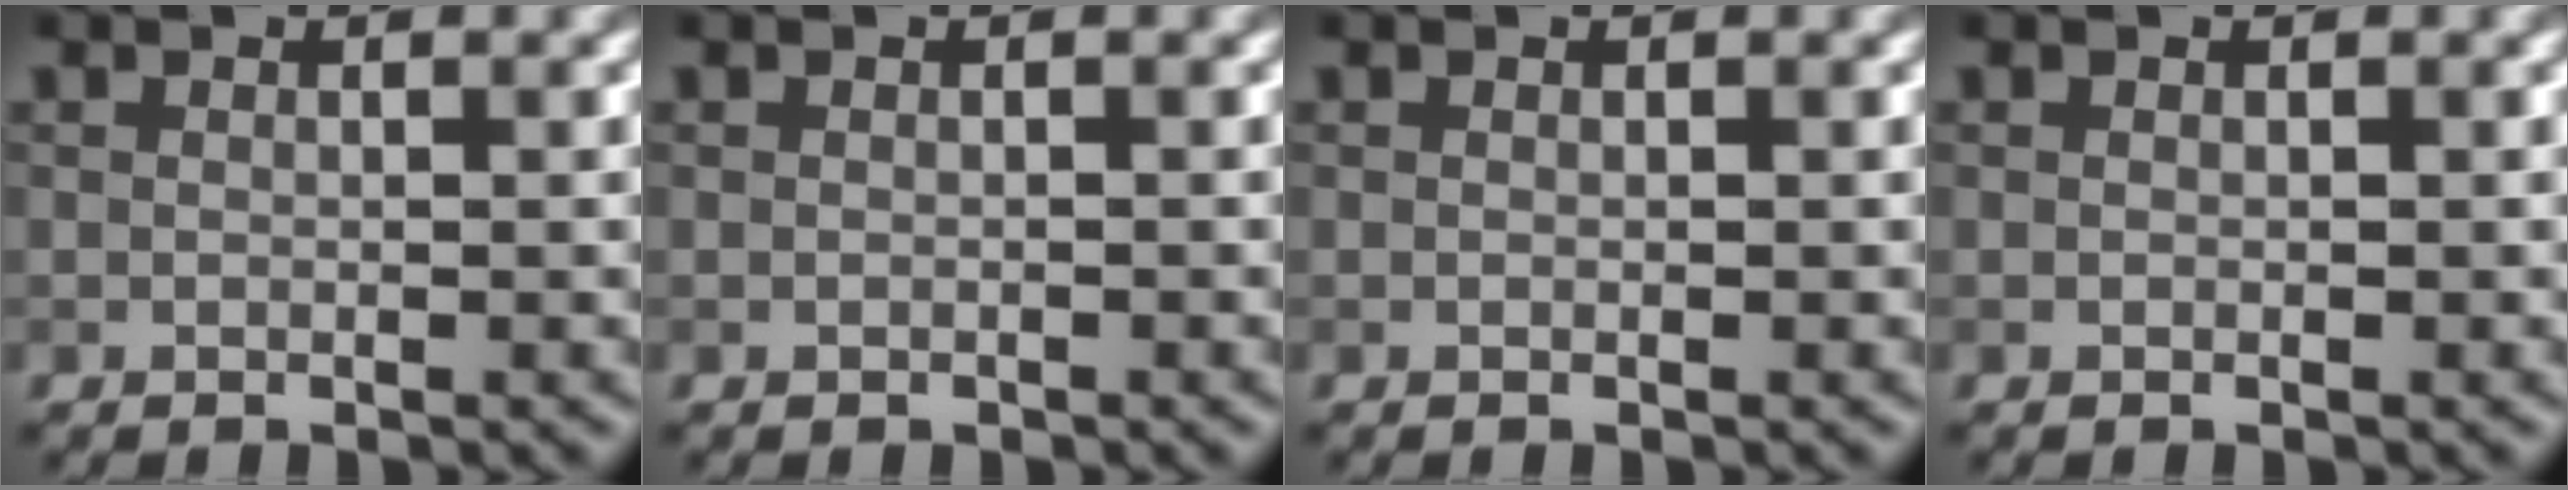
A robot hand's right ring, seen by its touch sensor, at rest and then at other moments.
{"total": 0.0}
{"total": 0.0}
{"total": 0.0}